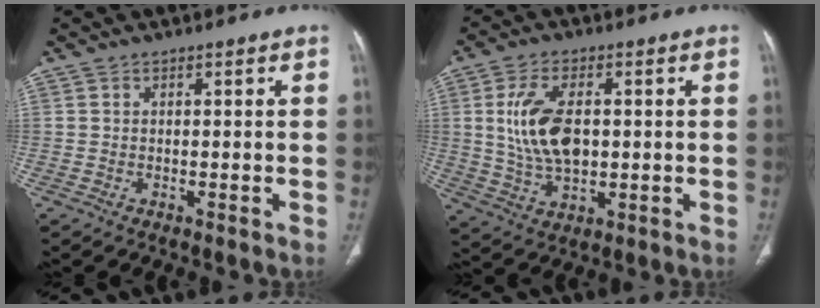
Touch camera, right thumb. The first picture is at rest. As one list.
[{"total": 11.7, "force": [1.3, 6.5, 9.6], "torque": [-0.187, -0.004, 0.034]}]